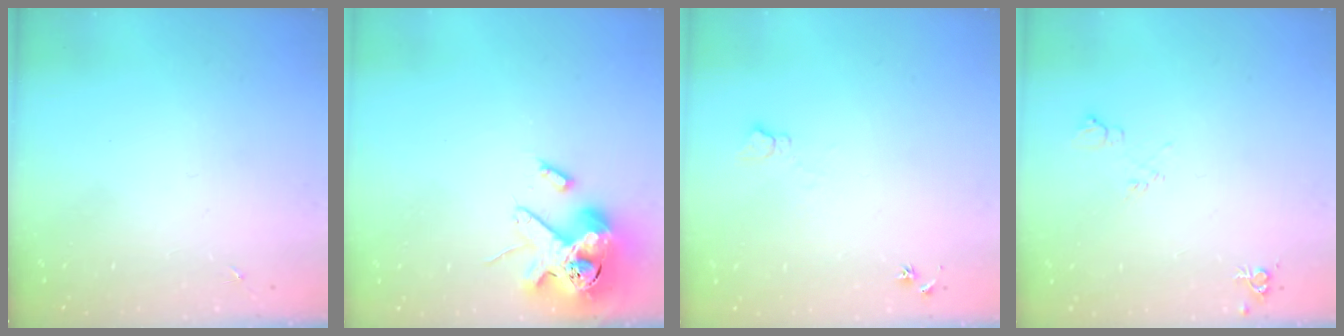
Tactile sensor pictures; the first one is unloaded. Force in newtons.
{"total": 15.3, "press": 15.1, "slide": 2.6}
{"total": 6.2, "press": 6.1, "slide": 0.8}
{"total": 6.5, "press": 6.4, "slide": 1.0}